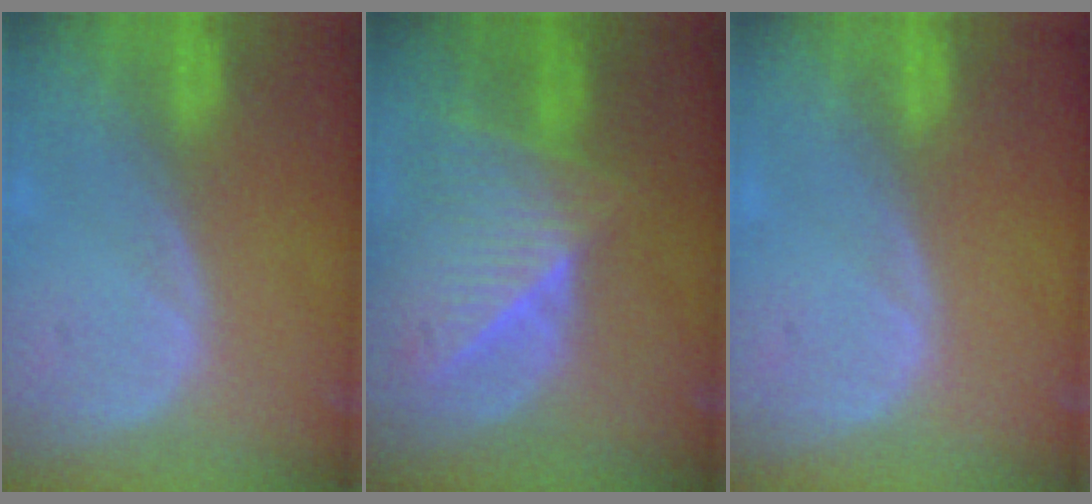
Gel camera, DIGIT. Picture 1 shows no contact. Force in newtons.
{"total": 9.0, "press": 8.0, "slide": 4.0}
{"total": 0.0}